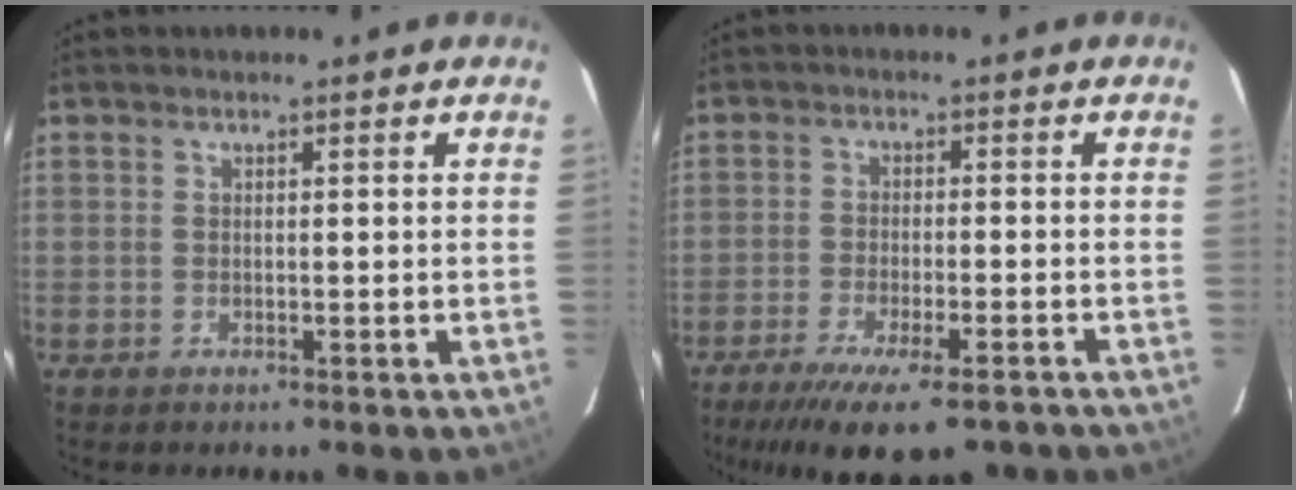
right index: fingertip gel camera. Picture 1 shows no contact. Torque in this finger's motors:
{"motor_torque": [1.46, -0.69, 0.71, 0.14]}